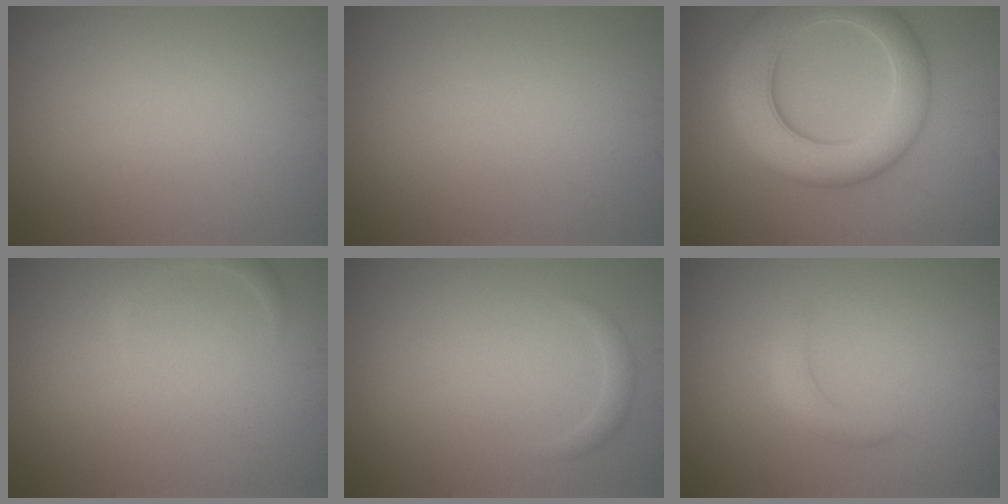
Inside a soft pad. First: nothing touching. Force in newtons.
{"total": 0.0}
{"total": 9.0, "press": 9.0, "slide": 0.2}
{"total": 1.2, "press": 1.2, "slide": 0.2}
{"total": 0.9, "press": 0.9, "slide": 0.0}
{"total": 1.6, "press": 1.6, "slide": 0.2}